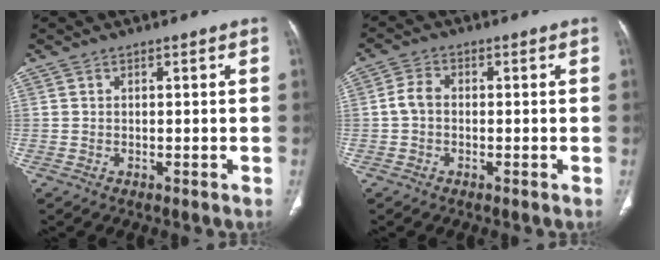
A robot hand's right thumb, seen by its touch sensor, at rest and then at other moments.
{"total": 3.3, "force": [-0.4, 2.4, 2.2], "torque": [-0.040, 0.009, -0.016]}